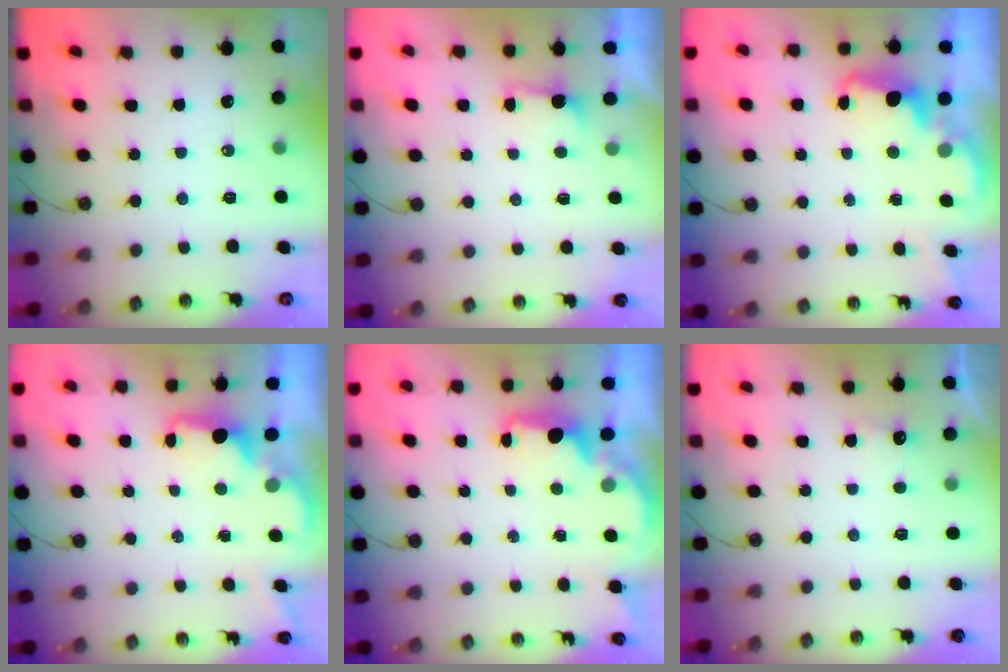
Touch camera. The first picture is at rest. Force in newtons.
{"total": 1.2, "press": 0.9, "slide": 0.8}
{"total": 2.6, "press": 2.6, "slide": 0.5}
{"total": 1.7, "press": 1.5, "slide": 0.7}
{"total": 2.2, "press": 2.1, "slide": 0.6}
{"total": 2.1, "press": 2.0, "slide": 0.9}